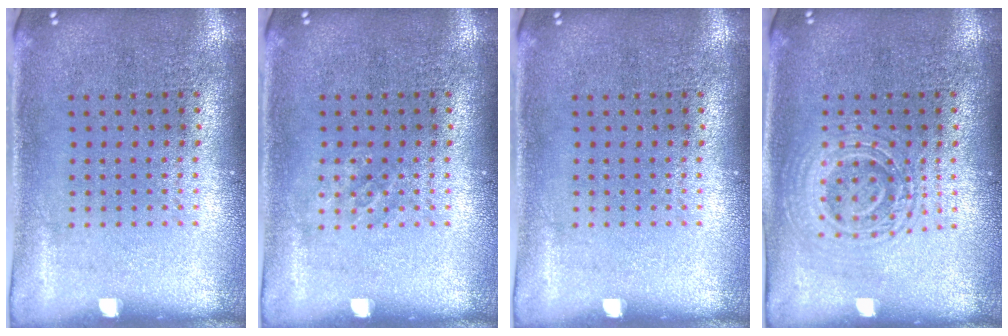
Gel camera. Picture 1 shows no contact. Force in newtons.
{"total": 0.8, "press": 0.8, "slide": 0.2}
{"total": 0.0}
{"total": 1.8, "press": 1.7, "slide": 0.4}